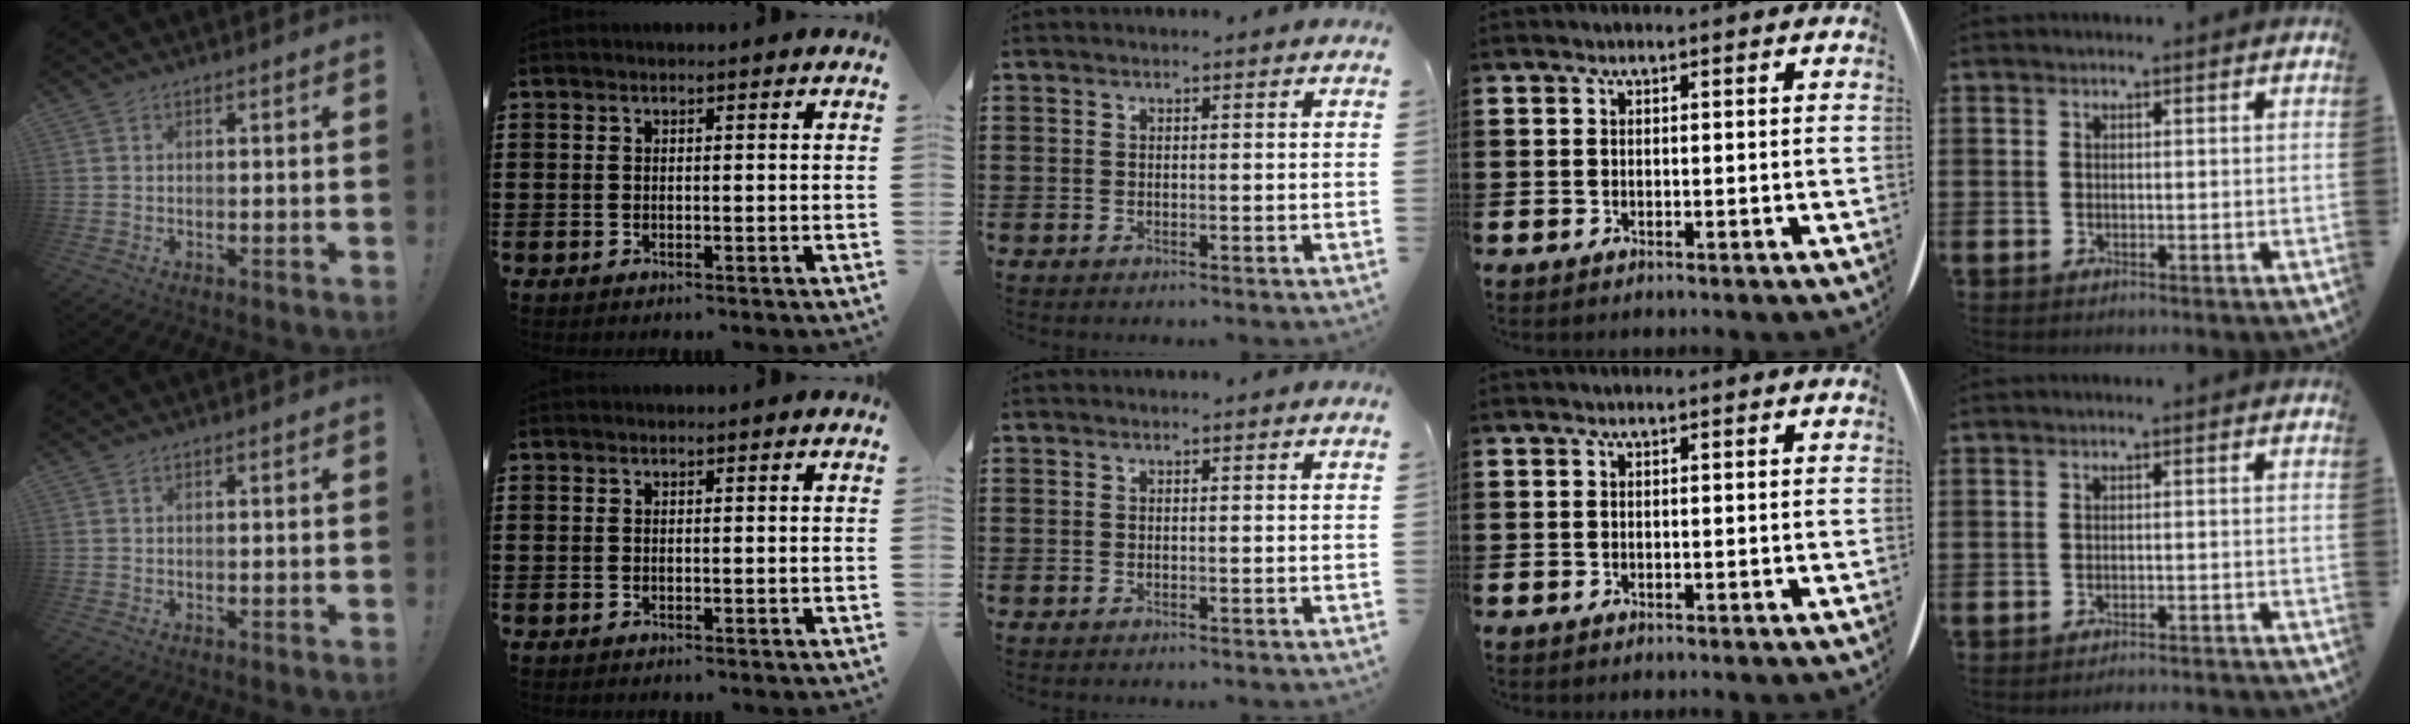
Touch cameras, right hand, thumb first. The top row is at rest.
{"little": {"total": 1.3, "force": [-1.3, -0.2, 0.0], "torque": [-0.002, 0.004, -0.026]}}